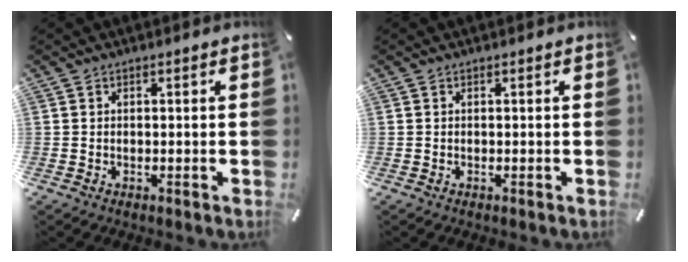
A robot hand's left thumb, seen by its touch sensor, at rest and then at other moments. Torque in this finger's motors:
{"motor_torque": [-0.08, -0.08, -0.03, -0.04, 0.00]}